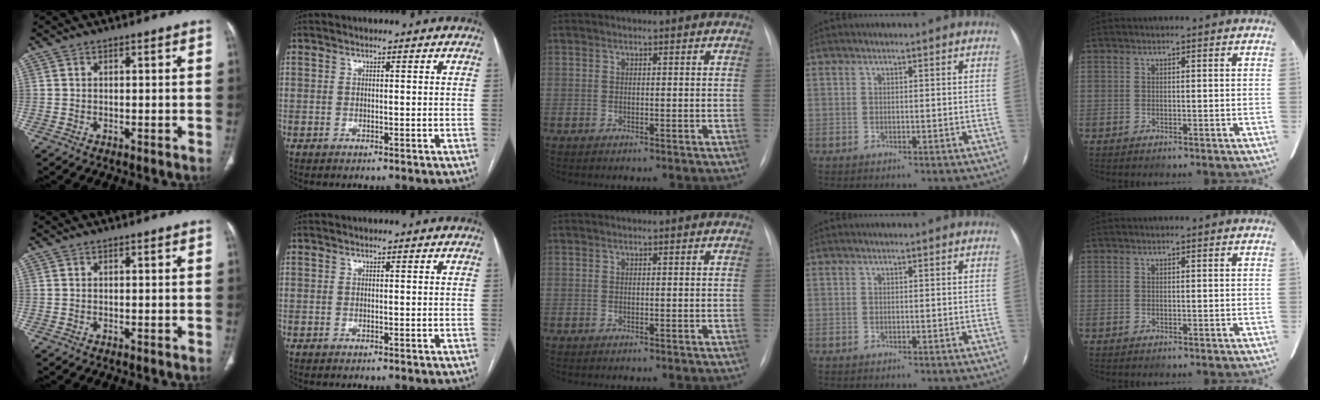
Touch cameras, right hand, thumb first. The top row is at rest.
{}